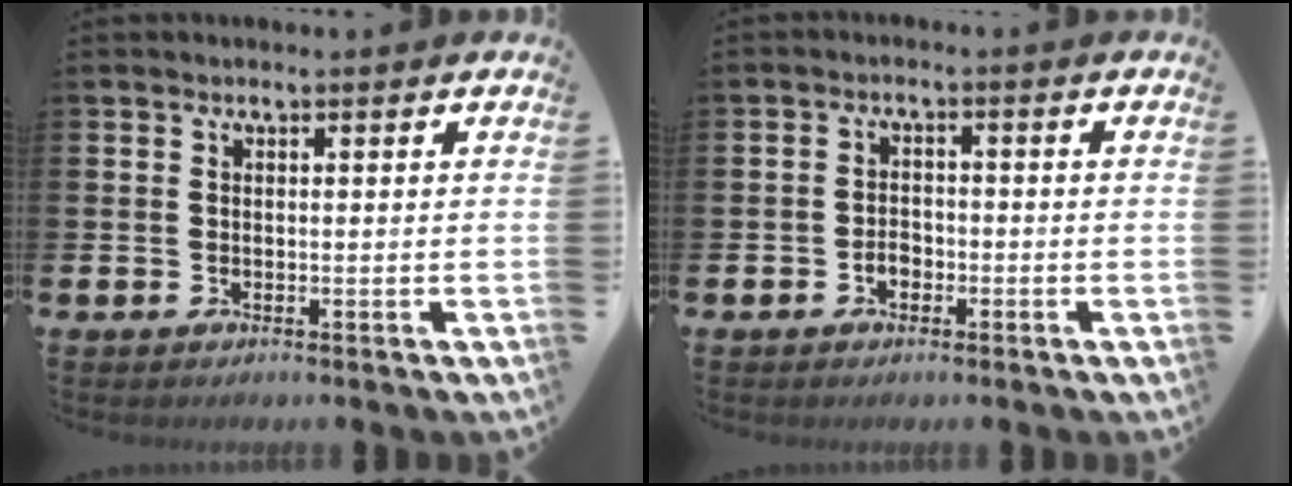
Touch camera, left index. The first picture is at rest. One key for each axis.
{"total": 2.0, "fx": -1.0, "fy": 1.5, "fz": 0.9, "tx": -0.013, "ty": 0.000, "tz": -0.022}